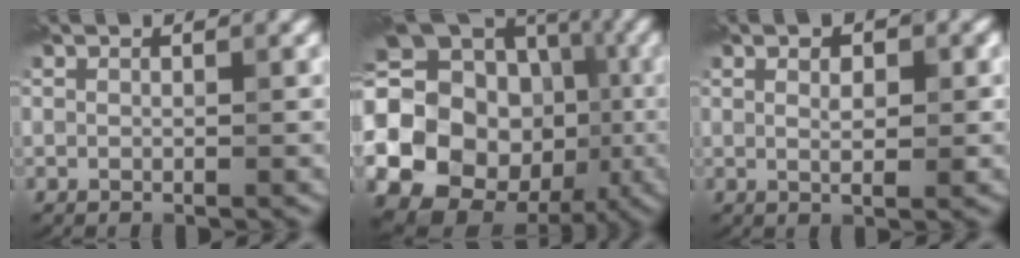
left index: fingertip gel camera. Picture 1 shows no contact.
{"total": 25.9, "force": [-5.1, 23.4, 9.8], "torque": [-0.186, -0.016, -0.118]}
{"total": 2.8, "force": [0.8, 1.2, 2.4], "torque": [-0.020, -0.002, 0.007]}